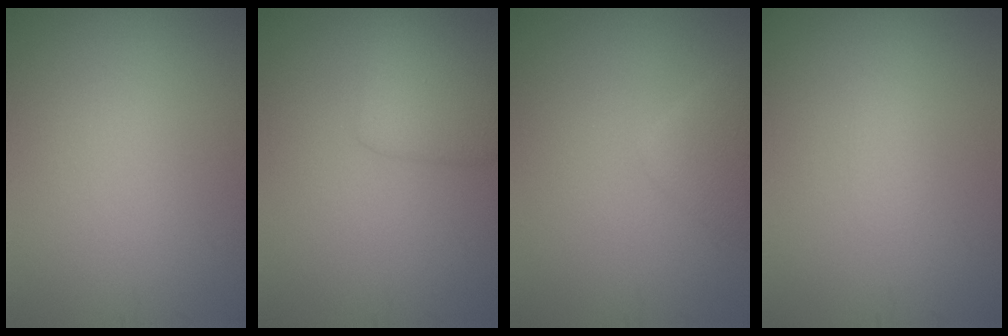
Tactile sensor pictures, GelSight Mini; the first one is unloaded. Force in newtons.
{"total": 3.5, "press": 3.5, "slide": 0.2}
{"total": 2.1, "press": 2.1, "slide": 0.2}
{"total": 0.7, "press": 0.7, "slide": 0.1}